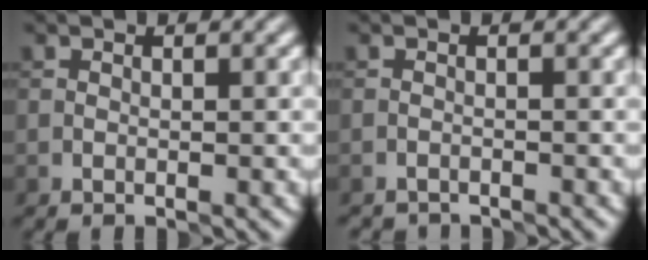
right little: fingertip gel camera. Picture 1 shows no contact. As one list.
[{"total": 1.7, "force": [-1.7, 0.0, -0.2], "torque": [0.007, -0.003, -0.025]}]